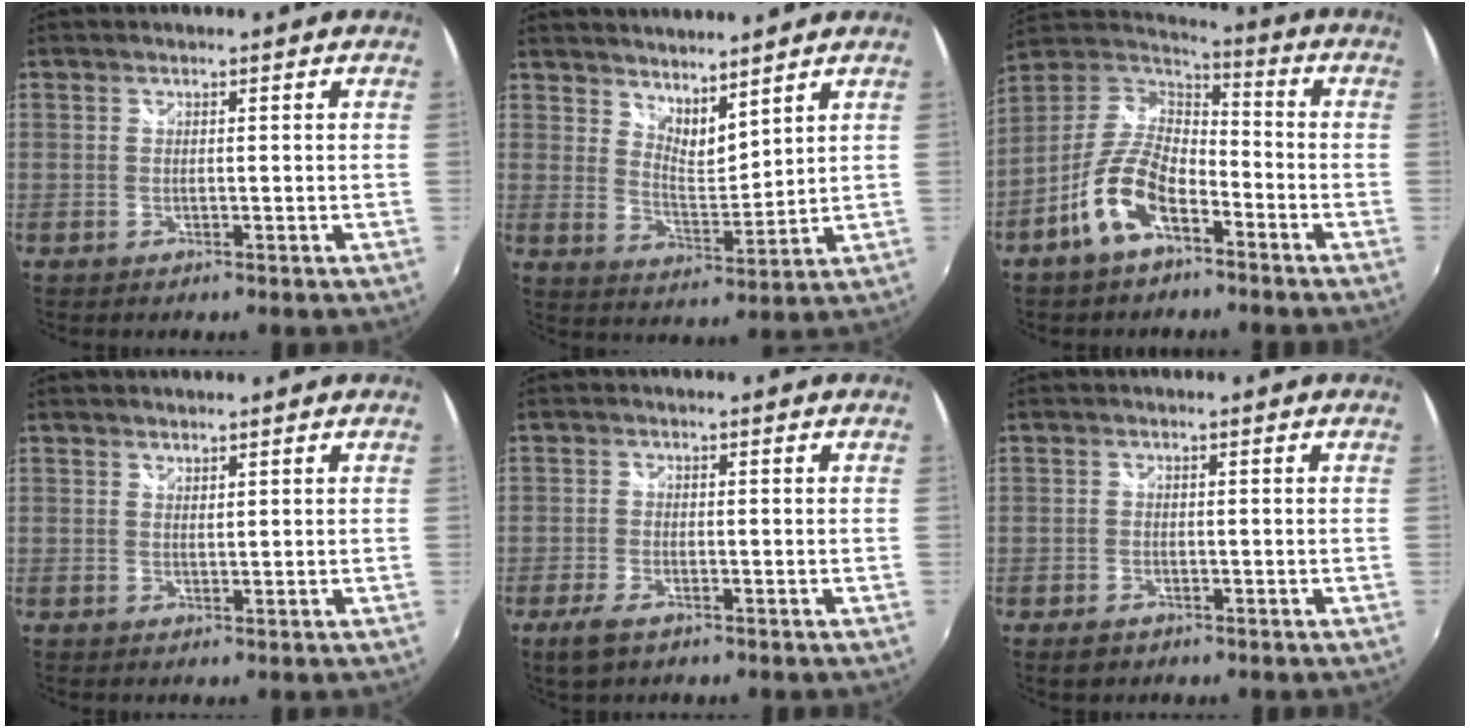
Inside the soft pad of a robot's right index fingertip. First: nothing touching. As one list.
[{"total": 7.4, "force": [6.5, 1.9, 3.0], "torque": [-0.042, -0.008, 0.115]}, {"total": 12.8, "force": [-6.7, 5.9, 9.2], "torque": [-0.196, 0.005, -0.125]}, {"total": 0.9, "force": [0.8, 0.2, 0.1], "torque": [-0.002, 0.000, 0.015]}, {"total": 4.3, "force": [-2.7, 1.8, 2.8], "torque": [-0.069, -0.009, -0.051]}, {"total": 2.4, "force": [-1.6, 1.5, 1.1], "torque": [-0.023, -0.002, -0.024]}]